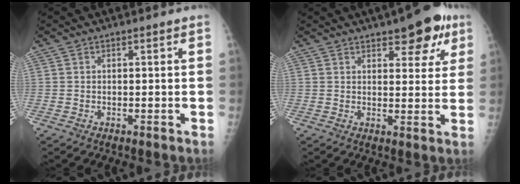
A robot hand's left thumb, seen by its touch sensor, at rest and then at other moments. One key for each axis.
{"total": 9.1, "fx": 5.1, "fy": 3.9, "fz": 6.4, "tx": -0.048, "ty": -0.019, "tz": 0.062}